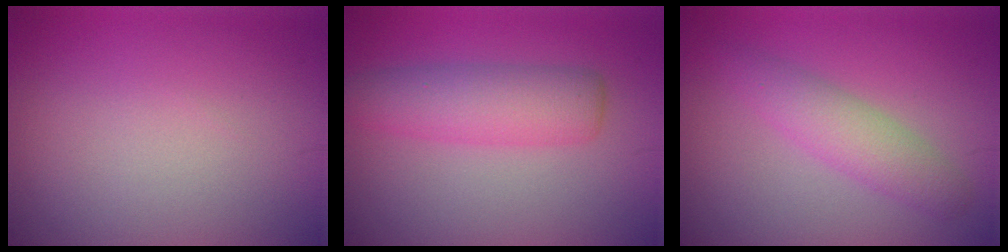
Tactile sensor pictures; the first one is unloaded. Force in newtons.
{"total": 4.3, "press": 4.3, "slide": 0.1}
{"total": 3.1, "press": 3.1, "slide": 0.1}